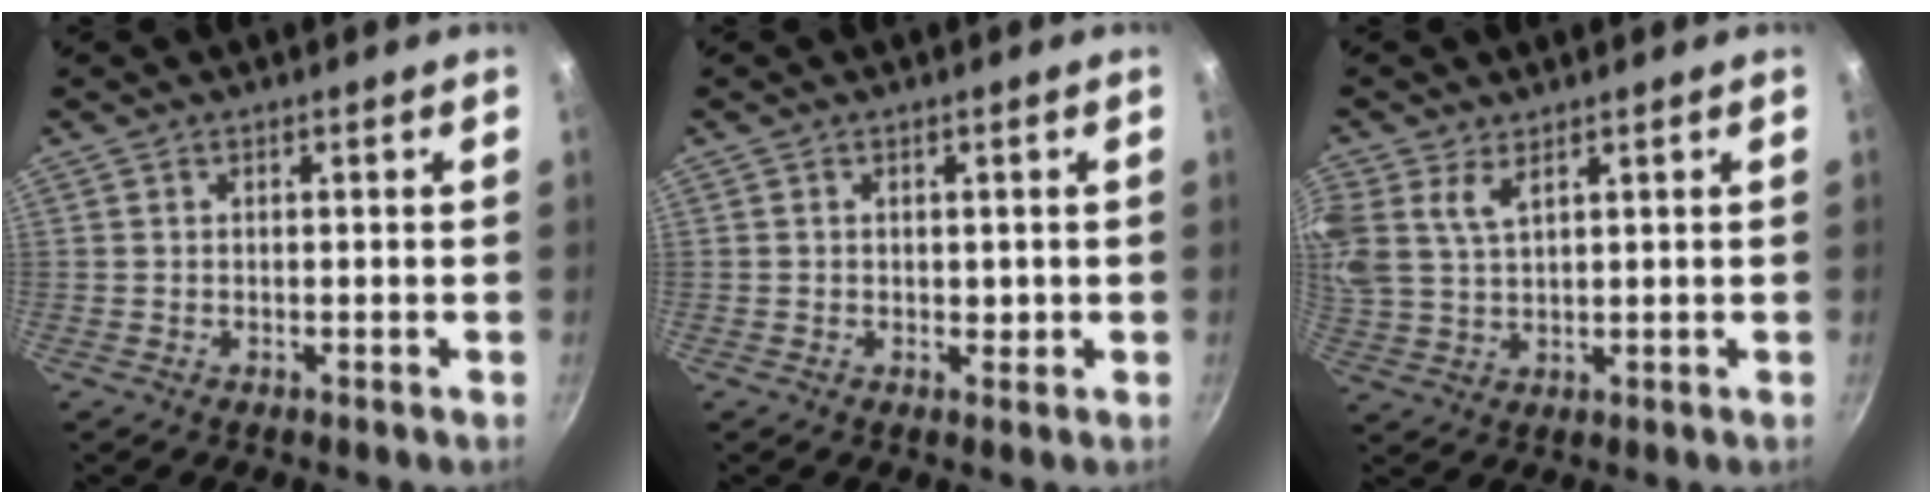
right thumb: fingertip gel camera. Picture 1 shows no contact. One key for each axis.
{"total": 1.1, "fx": 0.1, "fy": 0.9, "fz": 0.6, "tx": -0.003, "ty": 0.000, "tz": 0.002}
{"total": 9.9, "fx": 5.1, "fy": 5.7, "fz": 6.3, "tx": -0.148, "ty": 0.005, "tz": 0.108}